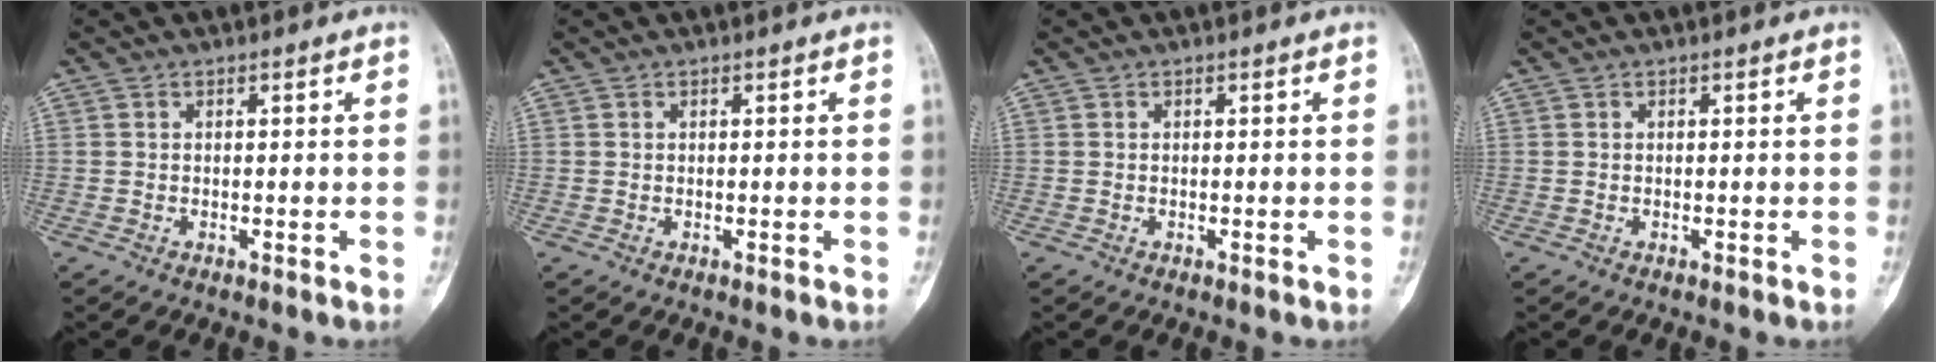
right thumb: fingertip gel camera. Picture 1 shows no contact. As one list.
[{"total": 0.0}, {"total": 0.0}, {"total": 0.0}]